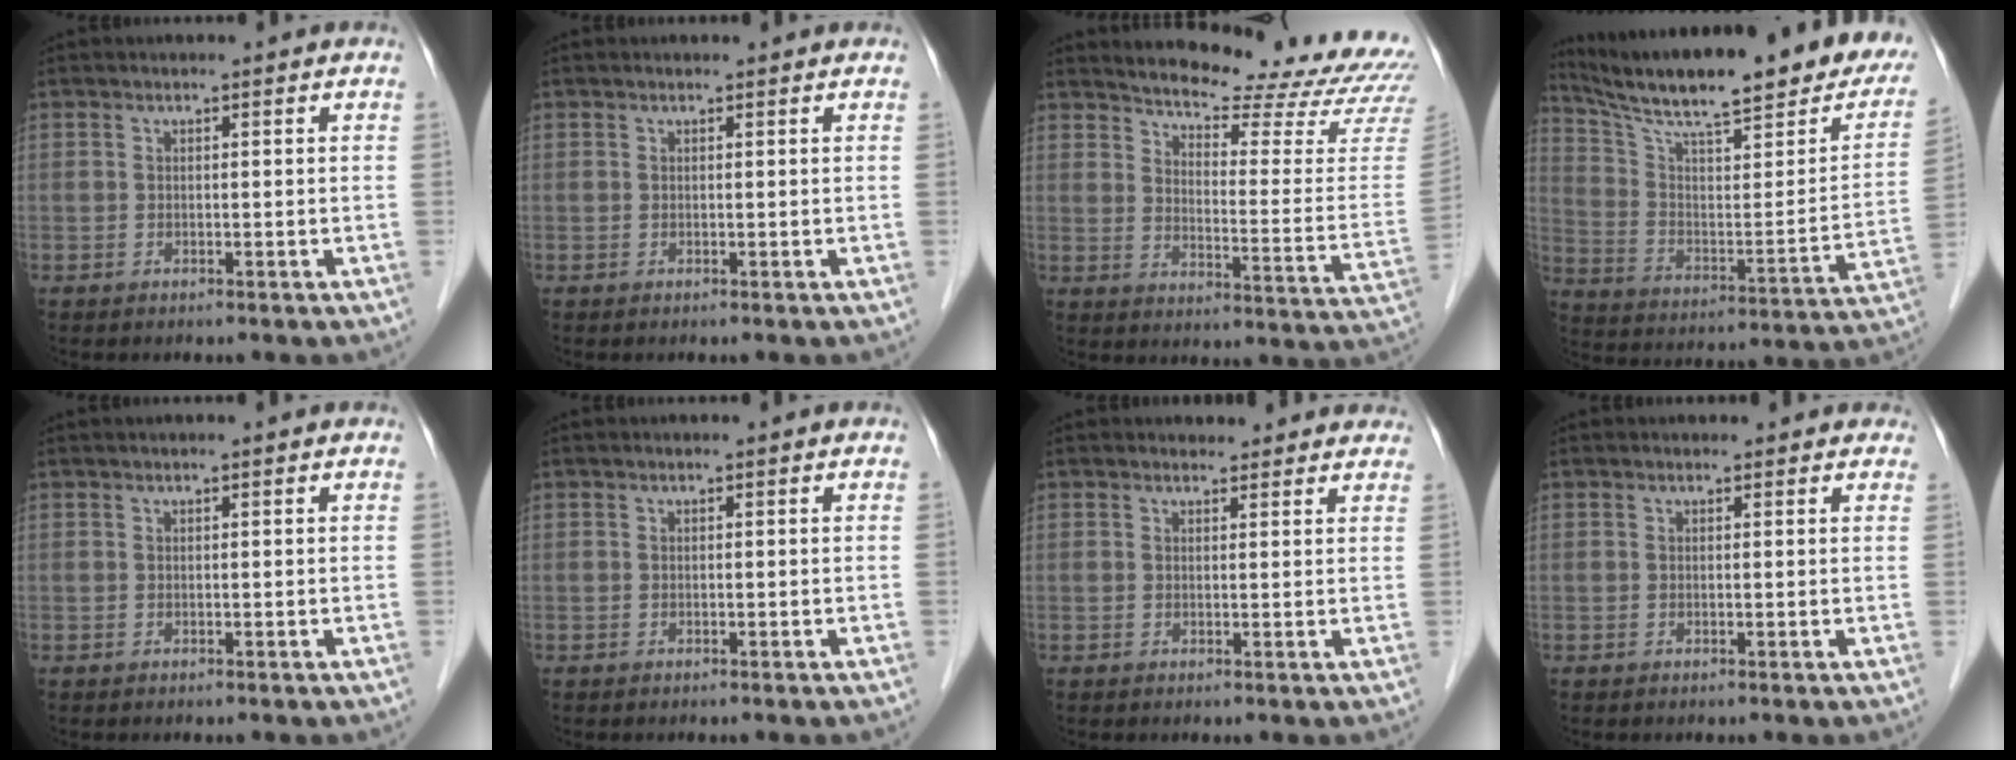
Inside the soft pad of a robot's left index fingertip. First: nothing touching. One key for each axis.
{"total": 0.6, "fx": 0.6, "fy": 0.2, "fz": 0.1, "tx": -0.007, "ty": 0.004, "tz": 0.007}
{"total": 22.5, "fx": 21.1, "fy": 1.9, "fz": 7.5, "tx": -0.102, "ty": -0.104, "tz": 0.251}
{"total": 28.5, "fx": 22.5, "fy": 4.5, "fz": 16.9, "tx": -0.269, "ty": -0.027, "tz": 0.316}
{"total": 0.9, "fx": 0.8, "fy": -0.1, "fz": 0.5, "tx": -0.007, "ty": 0.015, "tz": 0.015}
{"total": 0.0}
{"total": 4.8, "fx": 4.4, "fy": 1.7, "fz": 0.6, "tx": 0.002, "ty": 0.009, "tz": 0.041}
{"total": 2.5, "fx": 2.3, "fy": 1.1, "fz": 0.5, "tx": -0.003, "ty": 0.009, "tz": 0.015}